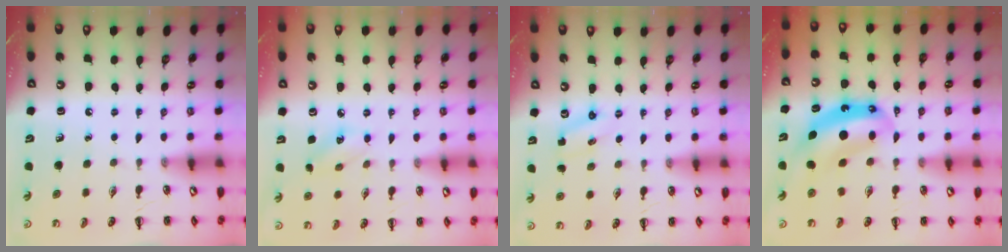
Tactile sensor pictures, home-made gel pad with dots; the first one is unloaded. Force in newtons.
{"total": 5.6, "press": 5.4, "slide": 1.4}
{"total": 2.3, "press": 2.2, "slide": 0.7}
{"total": 8.6, "press": 8.4, "slide": 1.9}